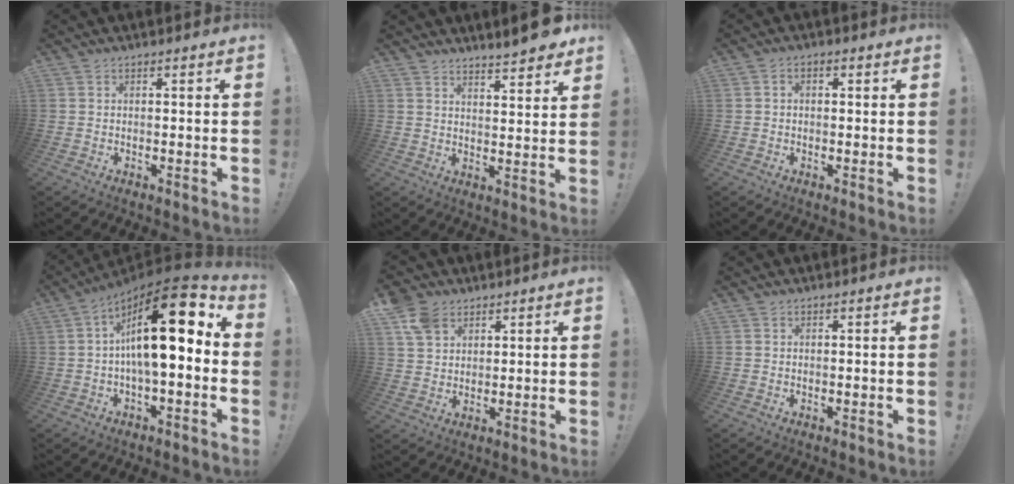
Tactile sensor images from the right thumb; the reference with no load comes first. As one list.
[{"total": 6.6, "force": [5.8, 0.8, 2.9], "torque": [-0.030, -0.046, 0.099]}, {"total": 1.8, "force": [-0.7, 1.2, 1.1], "torque": [-0.023, 0.008, -0.013]}, {"total": 20.6, "force": [4.0, 6.2, 19.2], "torque": [-0.314, -0.025, 0.058]}, {"total": 7.6, "force": [4.6, 5.3, 3.0], "torque": [-0.060, -0.013, 0.093]}, {"total": 0.0}]